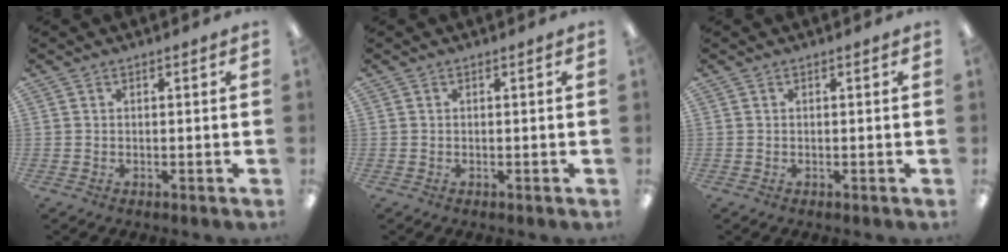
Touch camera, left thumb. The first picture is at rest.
{"total": 0.0}
{"total": 0.0}